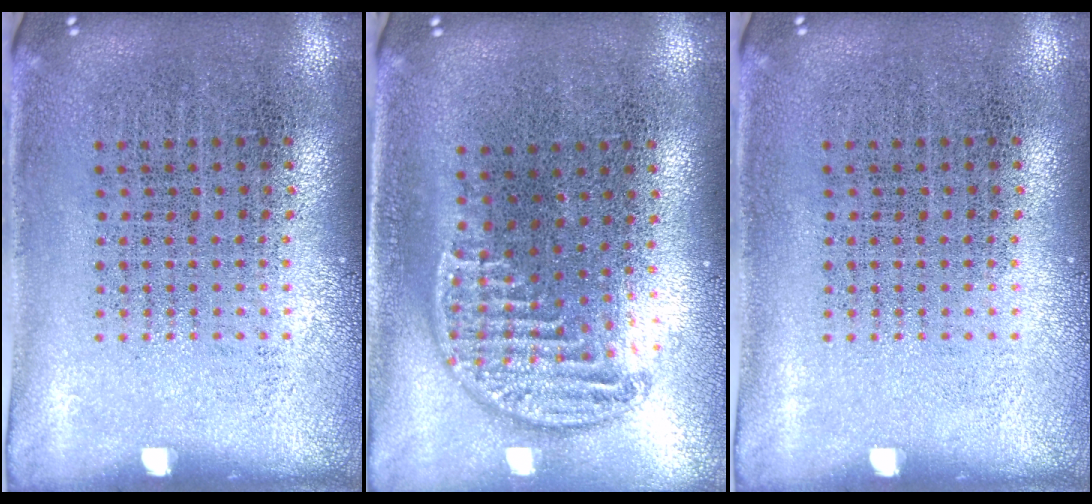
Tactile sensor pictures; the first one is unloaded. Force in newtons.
{"total": 1.2, "press": 1.1, "slide": 0.5}
{"total": 0.0}